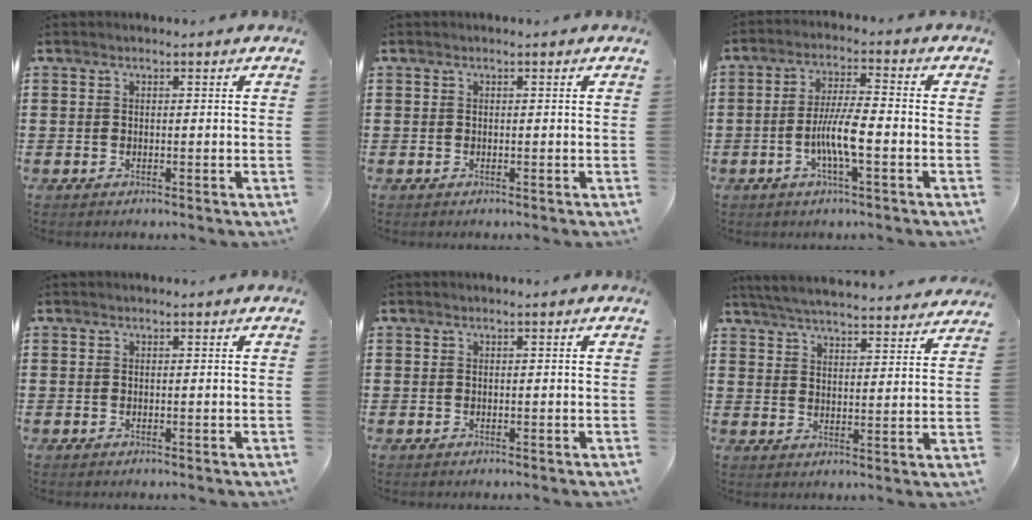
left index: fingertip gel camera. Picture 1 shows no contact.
{"total": 0.0}
{"total": 6.9, "force": [-2.1, 1.4, 6.4], "torque": [-0.130, -0.001, -0.045]}
{"total": 0.0}
{"total": 0.0}
{"total": 5.2, "force": [5.1, -0.2, 1.0], "torque": [-0.041, -0.031, 0.088]}